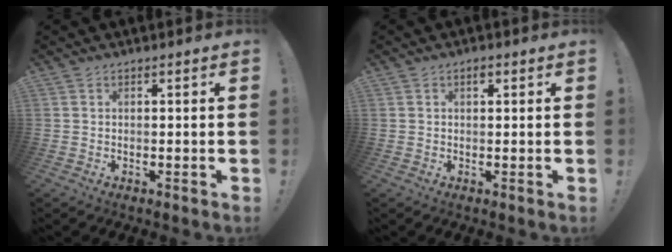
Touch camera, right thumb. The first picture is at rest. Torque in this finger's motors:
{"motor_torque": [-0.32, 0.47, 0.49, 0.08, -0.01]}